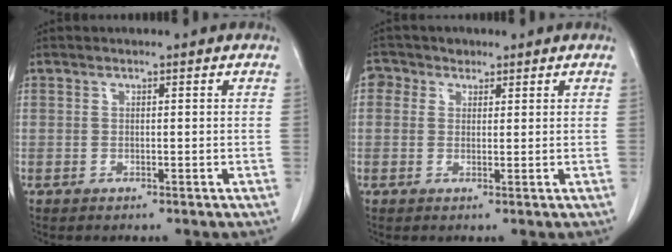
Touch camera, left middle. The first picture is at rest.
{"total": 3.0, "force": [1.6, 2.5, 0.6], "torque": [-0.011, 0.013, 0.025]}